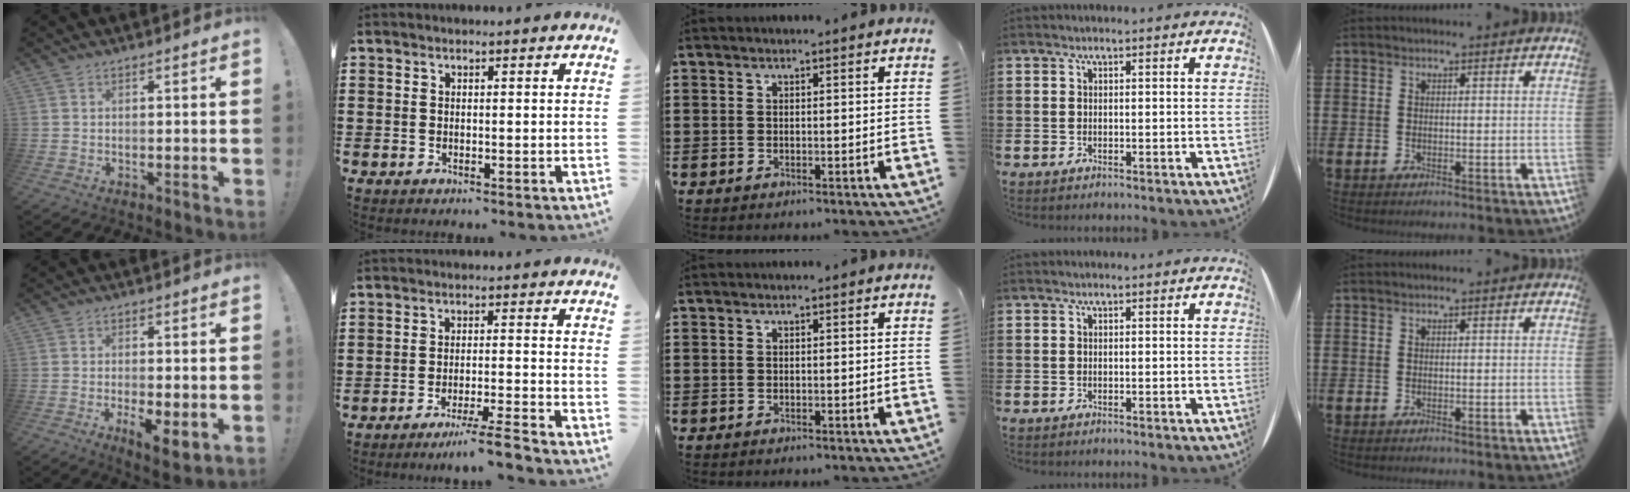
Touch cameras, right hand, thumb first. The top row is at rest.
{"thumb": {"total": 6.3, "force": [-0.9, 2.0, 5.9], "torque": [-0.090, -0.013, -0.009]}, "index": {"total": 4.6, "force": [-4.0, -0.8, 2.2], "torque": [-0.034, -0.015, -0.074]}}